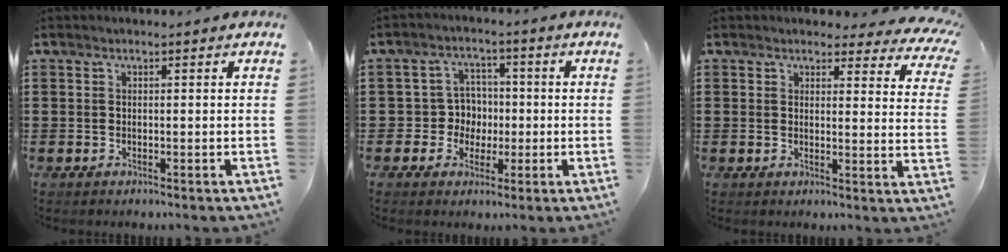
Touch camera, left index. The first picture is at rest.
{"total": 5.3, "force": [-0.4, 5.2, 1.1], "torque": [-0.043, 0.015, -0.007]}
{"total": 3.5, "force": [3.1, 1.4, 1.0], "torque": [-0.018, -0.011, 0.052]}